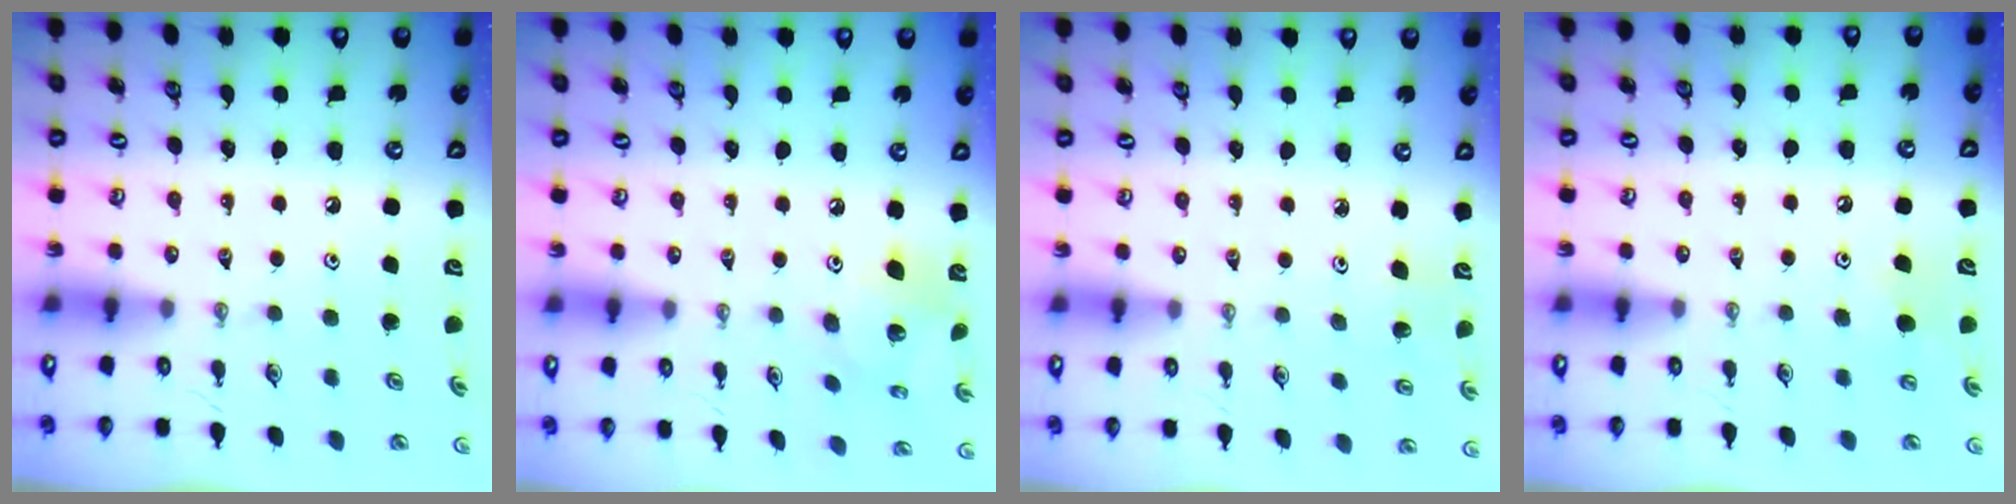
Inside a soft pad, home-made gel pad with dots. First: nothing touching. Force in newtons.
{"total": 8.9, "press": 8.9, "slide": 0.2}
{"total": 3.7, "press": 3.4, "slide": 1.4}
{"total": 6.1, "press": 5.8, "slide": 1.7}